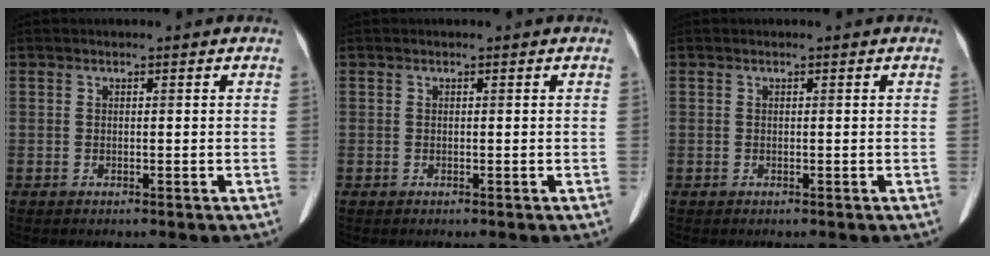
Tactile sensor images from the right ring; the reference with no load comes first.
{"total": 0.0}
{"total": 0.0}